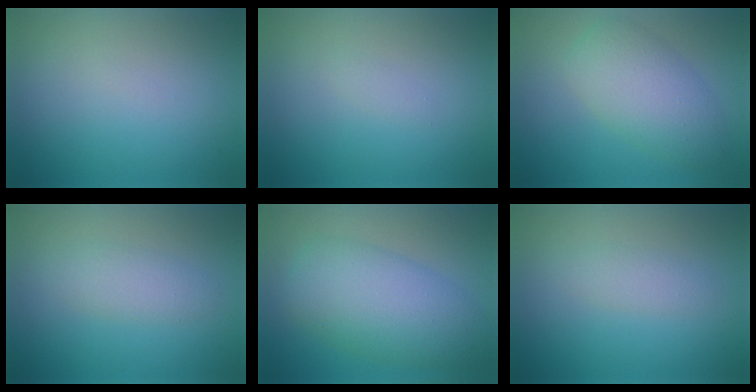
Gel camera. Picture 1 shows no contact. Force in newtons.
{"total": 0.5, "press": 0.5, "slide": 0.0}
{"total": 5.1, "press": 5.1, "slide": 0.1}
{"total": 2.3, "press": 2.3, "slide": 0.1}
{"total": 7.4, "press": 7.4, "slide": 0.2}
{"total": 1.4, "press": 1.4, "slide": 0.1}